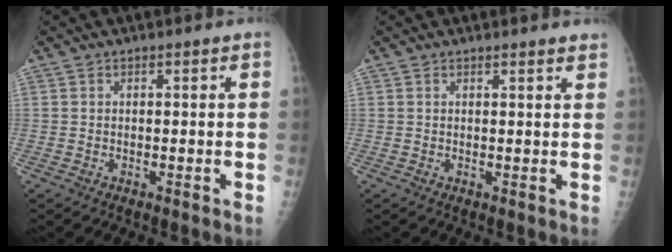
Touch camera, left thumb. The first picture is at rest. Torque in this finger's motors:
{"motor_torque": [-0.28, -0.08, -0.18, 0.18, 0.01]}